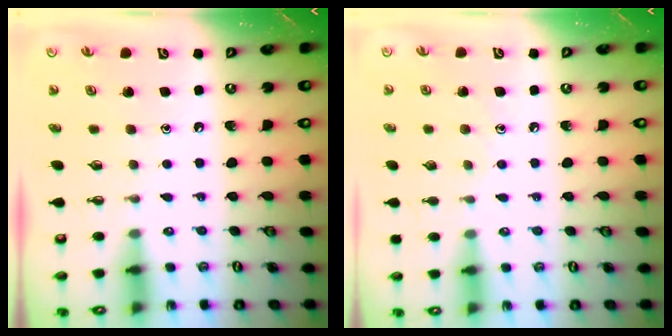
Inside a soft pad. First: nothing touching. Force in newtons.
{"total": 3.3, "press": 3.3, "slide": 0.4}